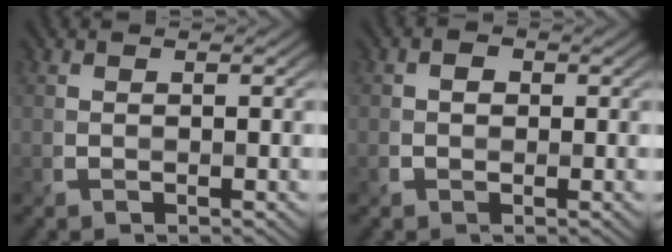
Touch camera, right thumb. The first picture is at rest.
{"total": 1.2, "force": [0.0, 1.1, 0.5], "torque": [-0.007, 0.000, -0.008]}